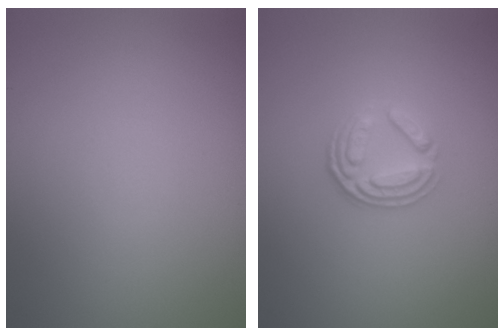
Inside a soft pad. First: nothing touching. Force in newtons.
{"total": 3.6, "press": 2.6, "slide": 2.6}